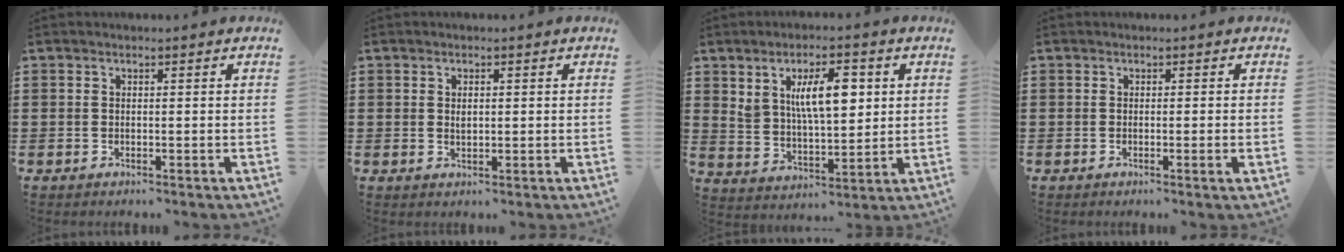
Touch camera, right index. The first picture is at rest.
{"total": 1.4, "force": [0.3, 0.6, 1.2], "torque": [-0.025, 0.003, 0.005]}
{"total": 9.1, "force": [3.1, 3.9, 7.6], "torque": [-0.142, 0.005, 0.052]}
{"total": 1.0, "force": [-0.3, -0.4, 0.8], "torque": [-0.013, -0.008, -0.005]}